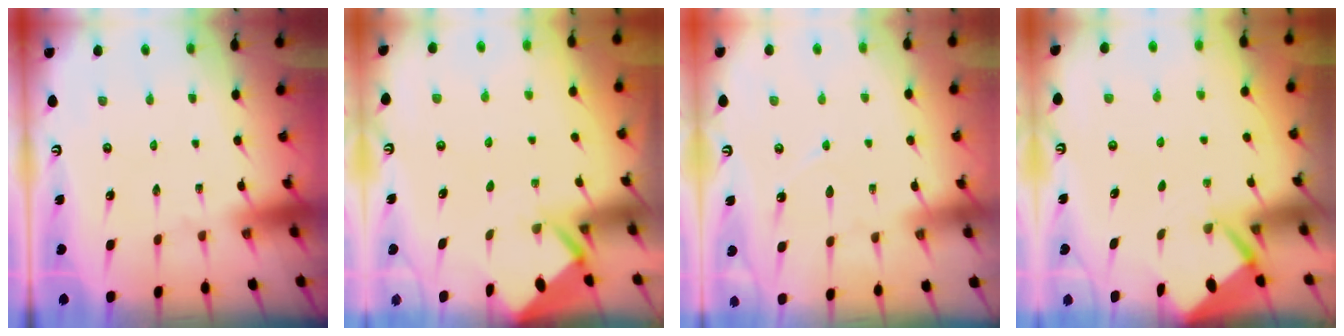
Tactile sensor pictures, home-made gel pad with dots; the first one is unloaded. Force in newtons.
{"total": 2.5, "press": 2.5, "slide": 0.2}
{"total": 3.7, "press": 3.7, "slide": 0.3}
{"total": 2.6, "press": 2.6, "slide": 0.1}